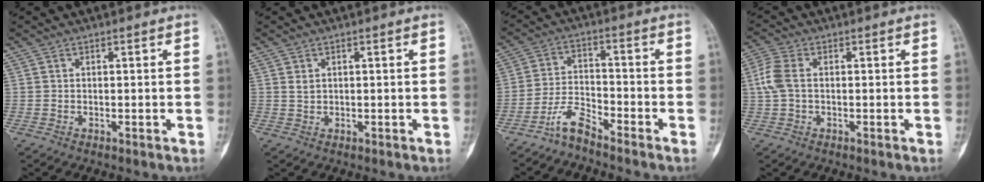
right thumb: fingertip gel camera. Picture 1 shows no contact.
{"total": 1.2, "force": [0.6, 0.8, 0.7], "torque": [-0.007, -0.002, 0.014]}
{"total": 5.2, "force": [-4.7, 1.0, 2.2], "torque": [-0.042, 0.038, -0.096]}
{"total": 4.7, "force": [0.3, 2.9, 3.7], "torque": [-0.107, 0.014, 0.003]}